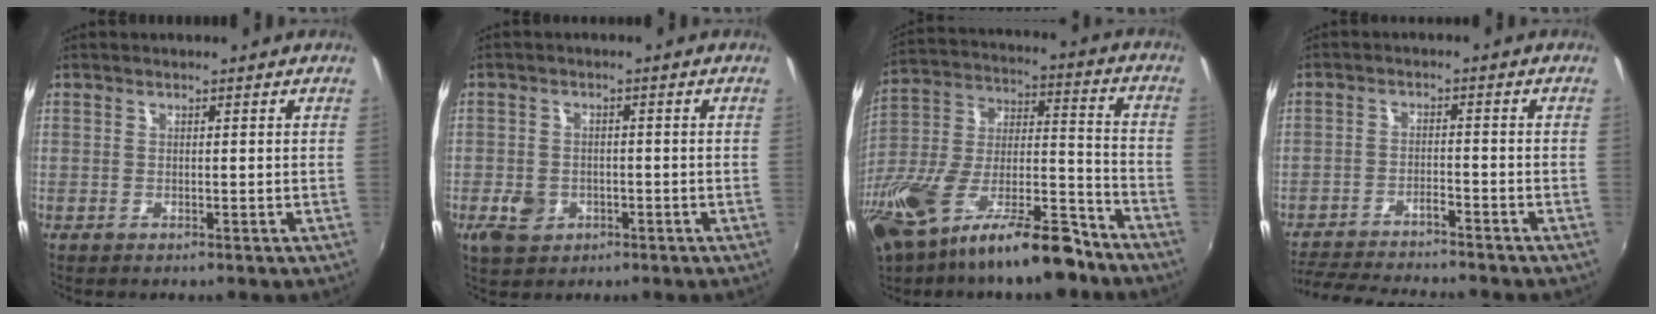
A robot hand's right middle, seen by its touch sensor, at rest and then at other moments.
{"total": 5.2, "force": [-2.2, 4.0, 2.4], "torque": [-0.062, 0.000, -0.035]}
{"total": 24.6, "force": [-16.3, 7.9, 16.7], "torque": [-0.324, -0.022, -0.273]}
{"total": 11.5, "force": [-10.5, 0.9, 4.5], "torque": [-0.103, -0.006, -0.168]}